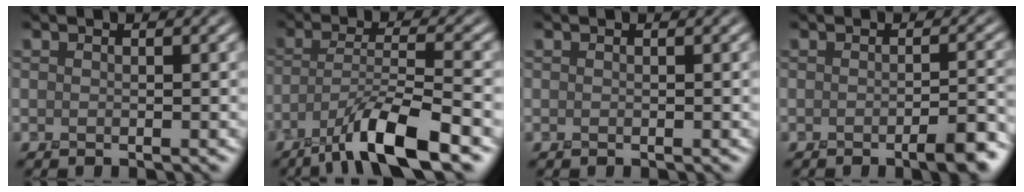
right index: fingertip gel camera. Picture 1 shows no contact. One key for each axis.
{"total": 7.9, "fx": -5.1, "fy": 1.3, "fz": 5.9, "tx": -0.104, "ty": 0.001, "tz": -0.098}
{"total": 0.0}
{"total": 3.4, "fx": -1.8, "fy": 0.7, "fz": 2.9, "tx": -0.038, "ty": 0.000, "tz": -0.031}